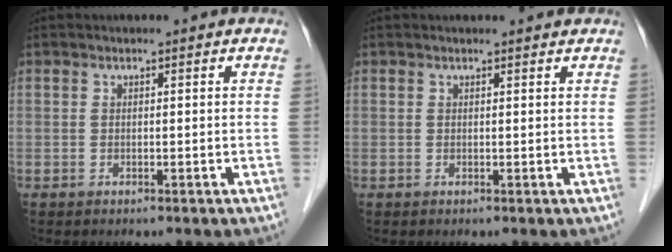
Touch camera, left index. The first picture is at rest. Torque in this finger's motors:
{"motor_torque": [0.16, -0.08, -0.02, -0.01]}